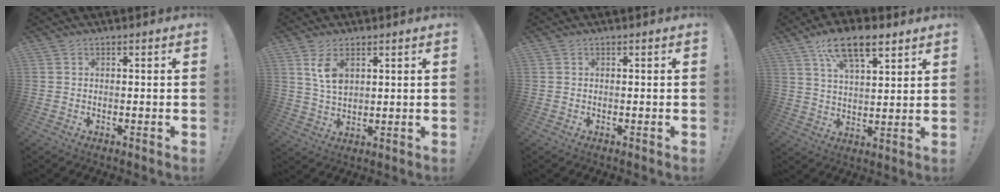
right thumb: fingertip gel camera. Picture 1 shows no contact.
{"total": 6.8, "force": [3.4, 3.5, 4.8], "torque": [-0.083, -0.019, 0.057]}
{"total": 0.0}
{"total": 12.8, "force": [7.9, 5.3, 8.6], "torque": [-0.143, -0.030, 0.140]}